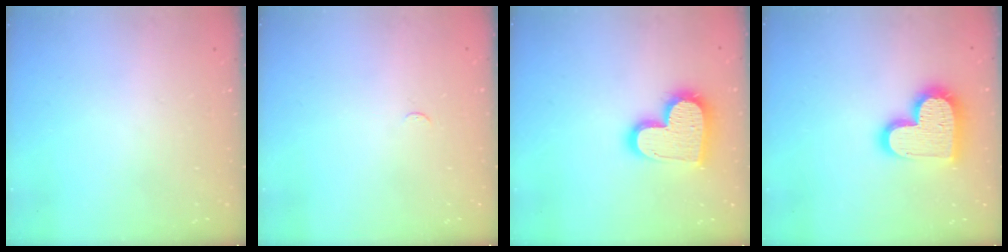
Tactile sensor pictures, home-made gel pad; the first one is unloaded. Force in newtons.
{"total": 2.9, "press": 2.8, "slide": 0.4}
{"total": 17.5, "press": 17.4, "slide": 1.3}
{"total": 17.6, "press": 17.5, "slide": 1.0}